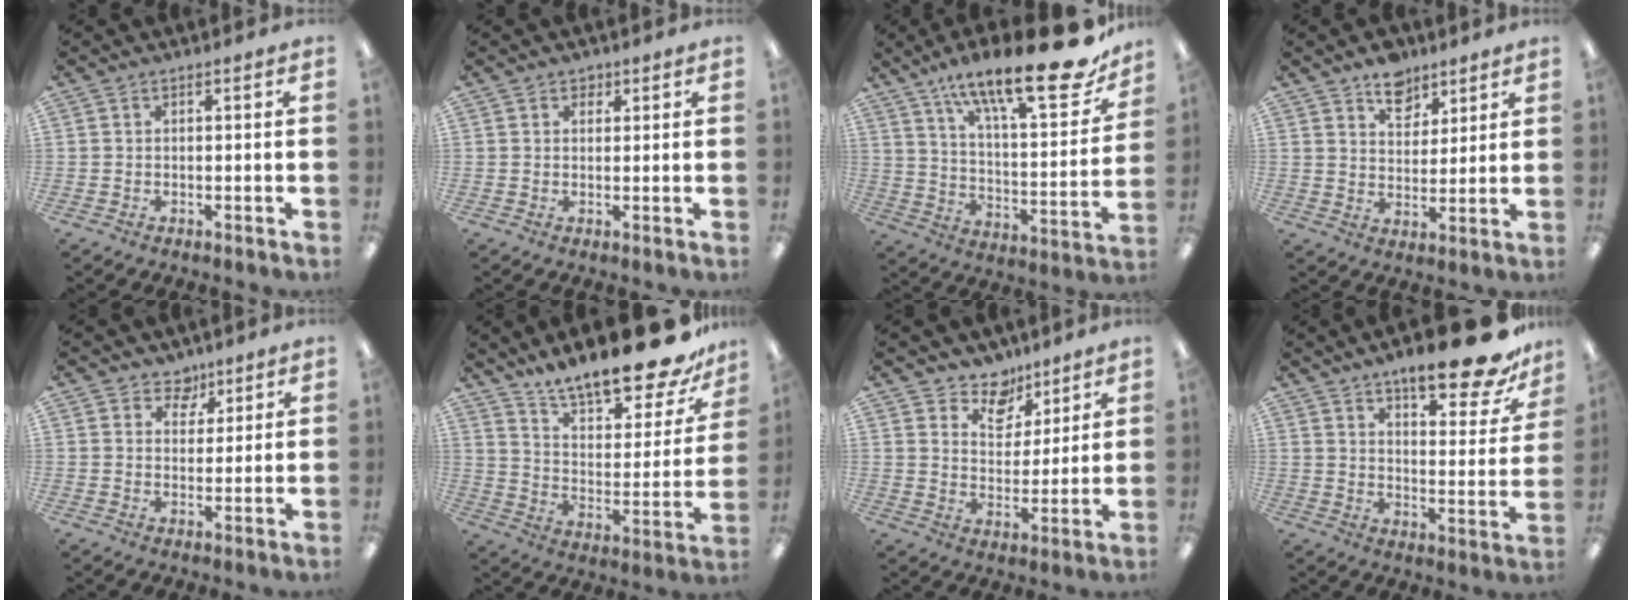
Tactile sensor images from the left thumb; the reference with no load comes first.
{"total": 1.6, "force": [1.1, 1.1, 0.4], "torque": [0.008, -0.004, 0.016]}
{"total": 24.2, "force": [17.0, 6.8, 15.9], "torque": [-0.236, -0.111, 0.273]}
{"total": 8.2, "force": [6.0, 4.9, 2.6], "torque": [-0.024, -0.033, 0.106]}
{"total": 5.4, "force": [3.8, 3.6, 1.1], "torque": [-0.005, -0.021, 0.066]}
{"total": 18.8, "force": [16.4, 4.1, 8.0], "torque": [-0.138, -0.117, 0.282]}
{"total": 9.0, "force": [7.1, 5.2, 1.9], "torque": [-0.032, -0.048, 0.132]}
{"total": 16.2, "force": [12.6, 4.0, 9.4], "torque": [-0.130, -0.085, 0.204]}